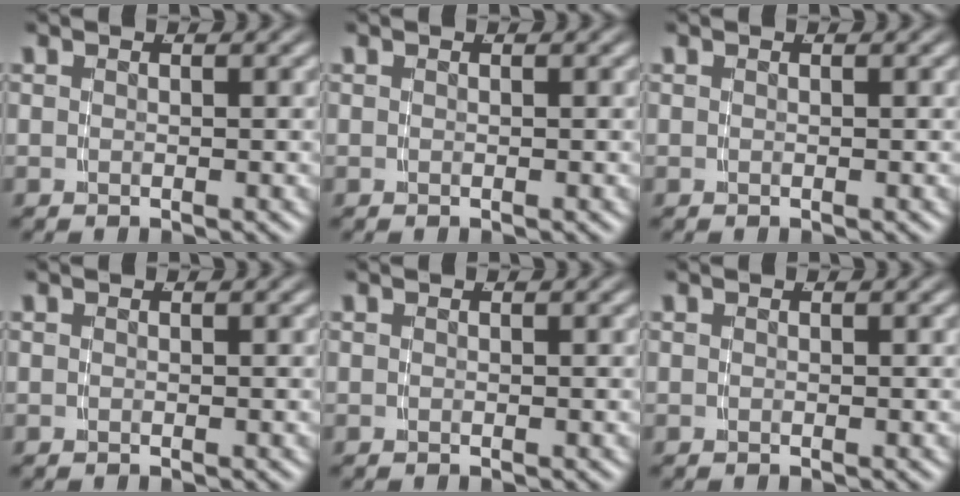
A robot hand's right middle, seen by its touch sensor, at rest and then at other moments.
{"total": 0.0}
{"total": 0.0}
{"total": 0.0}
{"total": 0.0}
{"total": 0.0}